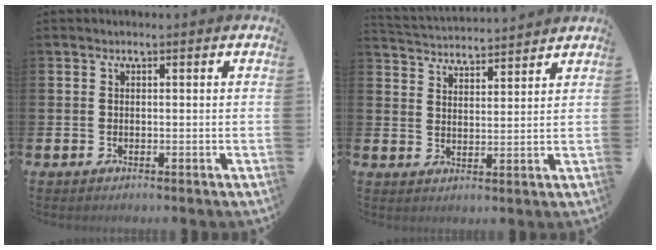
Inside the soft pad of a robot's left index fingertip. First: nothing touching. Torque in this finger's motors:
{"motor_torque": [-0.61, -0.98, -0.05, 0.04]}